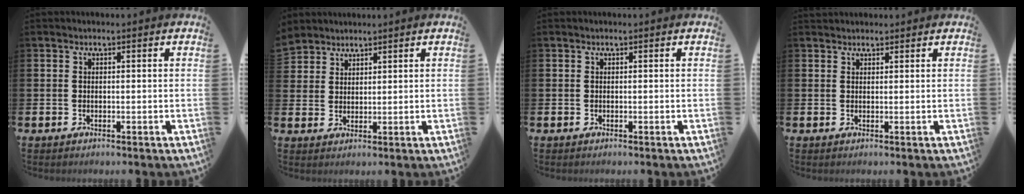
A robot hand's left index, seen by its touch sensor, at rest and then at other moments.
{"total": 3.2, "force": [3.0, 0.9, -0.5], "torque": [0.008, -0.016, 0.058]}
{"total": 0.0}
{"total": 1.2, "force": [1.2, 0.4, -0.1], "torque": [0.006, 0.002, 0.021]}